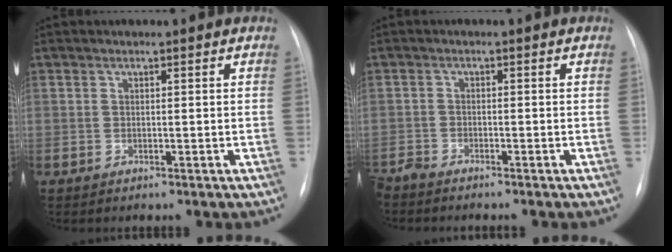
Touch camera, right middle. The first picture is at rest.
{"total": 2.8, "force": [-2.7, 0.1, 0.5], "torque": [-0.006, -0.010, -0.049]}